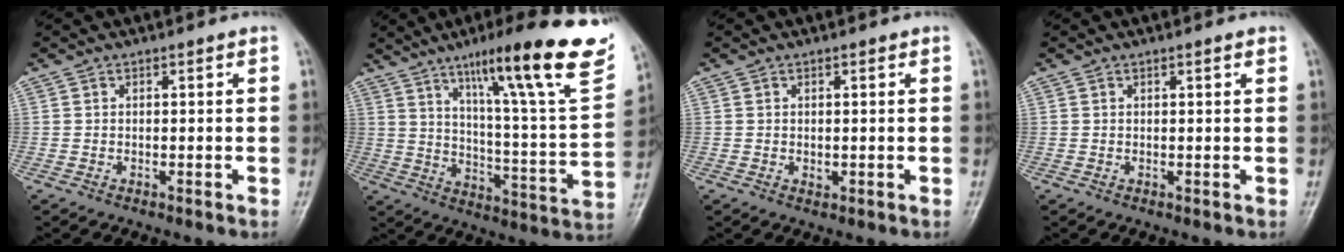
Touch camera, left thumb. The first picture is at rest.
{"total": 26.6, "force": [15.7, 3.8, 21.2], "torque": [-0.290, -0.050, 0.232]}
{"total": 1.0, "force": [0.2, 0.7, 0.6], "torque": [-0.007, -0.002, 0.005]}
{"total": 1.0, "force": [0.6, 0.1, 0.7], "torque": [-0.010, 0.000, 0.006]}